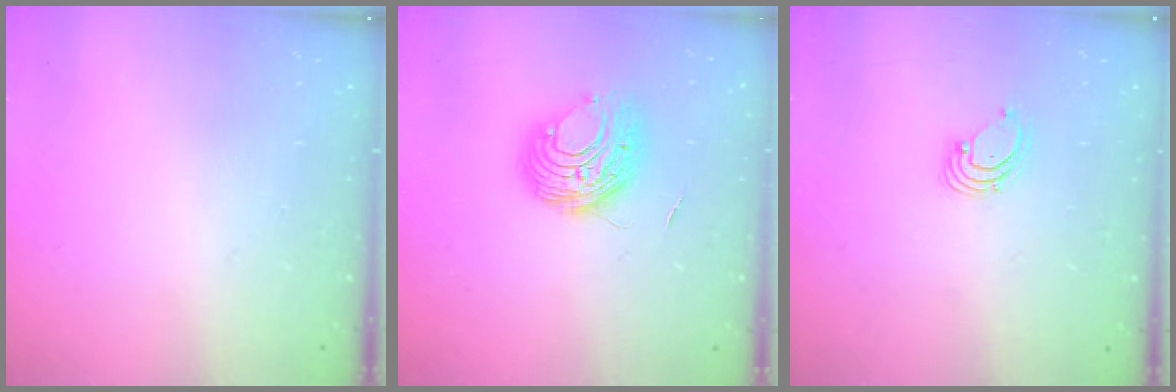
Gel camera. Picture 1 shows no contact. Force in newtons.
{"total": 8.8, "press": 8.8, "slide": 0.6}
{"total": 1.6, "press": 1.6, "slide": 0.1}